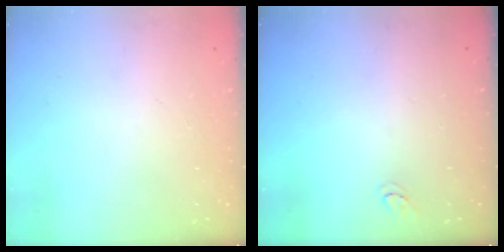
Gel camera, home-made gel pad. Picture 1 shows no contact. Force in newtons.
{"total": 3.2, "press": 3.2, "slide": 0.3}